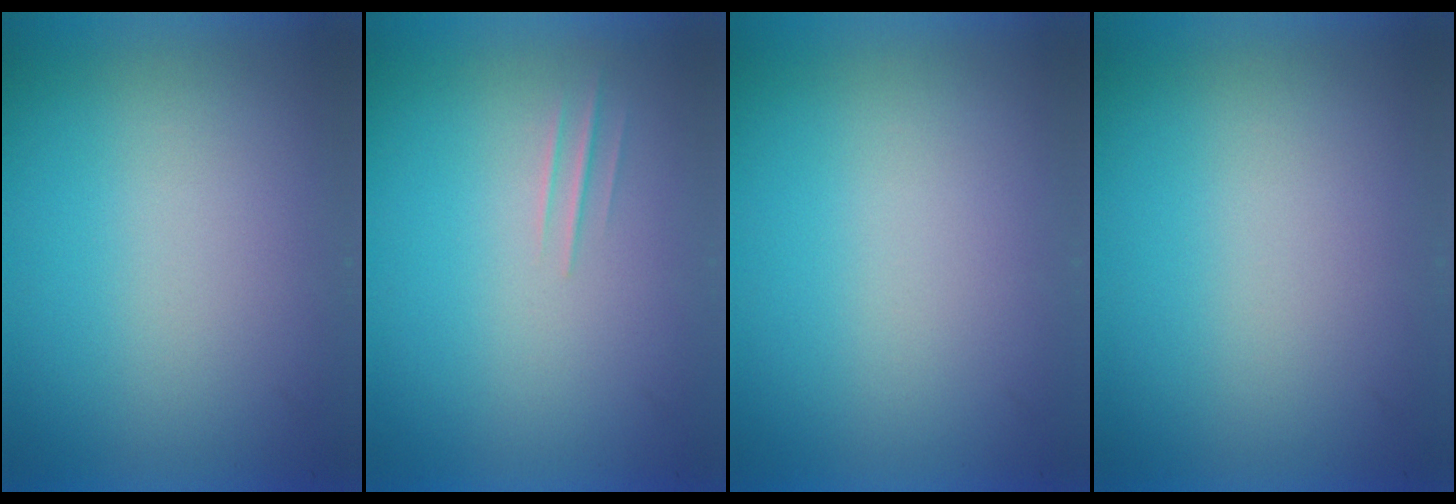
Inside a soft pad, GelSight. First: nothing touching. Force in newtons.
{"total": 1.2}
{"total": 0.0}
{"total": 0.0}